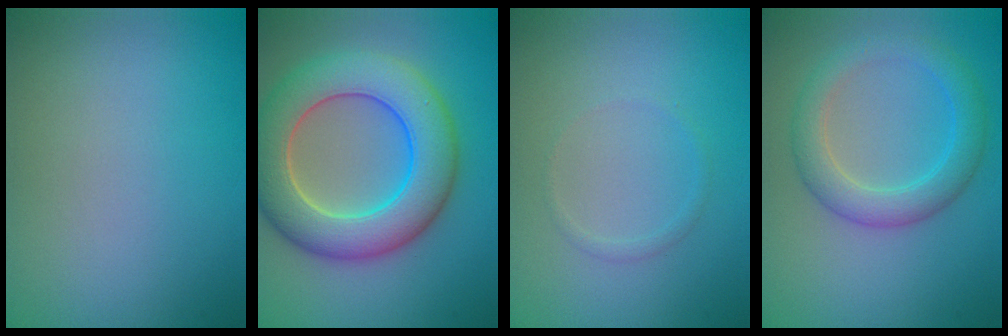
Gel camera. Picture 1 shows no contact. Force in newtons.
{"total": 9.3, "press": 9.3, "slide": 0.5}
{"total": 0.7, "press": 0.7, "slide": 0.0}
{"total": 3.9, "press": 3.9, "slide": 0.1}